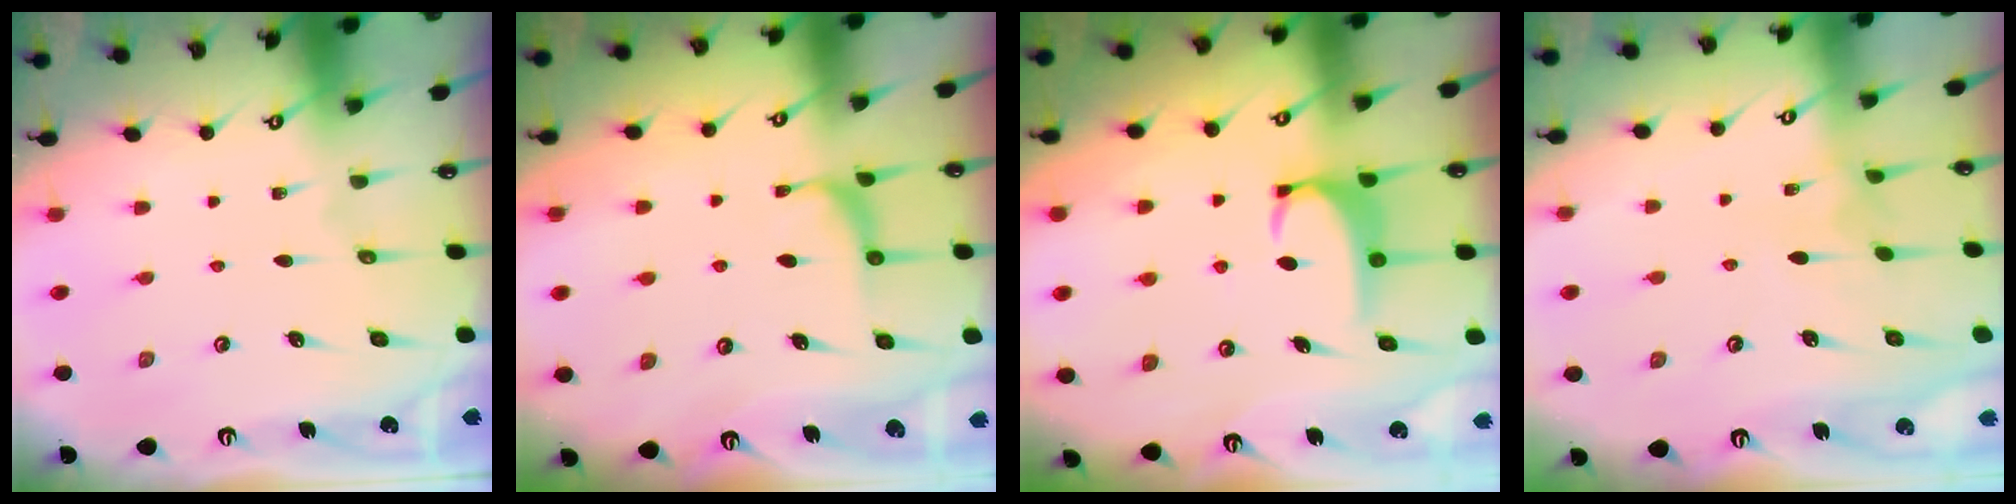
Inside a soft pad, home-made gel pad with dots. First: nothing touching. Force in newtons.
{"total": 1.0, "press": 0.9, "slide": 0.4}
{"total": 3.4, "press": 3.4, "slide": 0.4}
{"total": 2.9, "press": 2.9, "slide": 0.2}